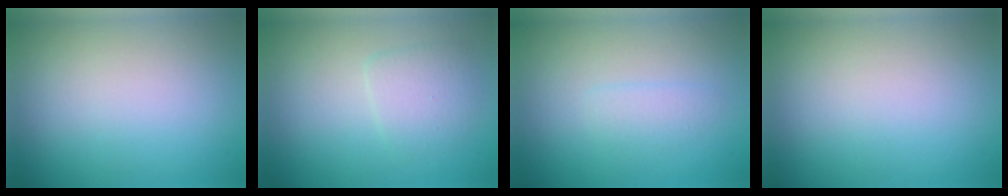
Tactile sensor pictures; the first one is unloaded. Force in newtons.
{"total": 2.3, "press": 2.3, "slide": 0.1}
{"total": 1.3, "press": 1.3, "slide": 0.1}
{"total": 0.0}